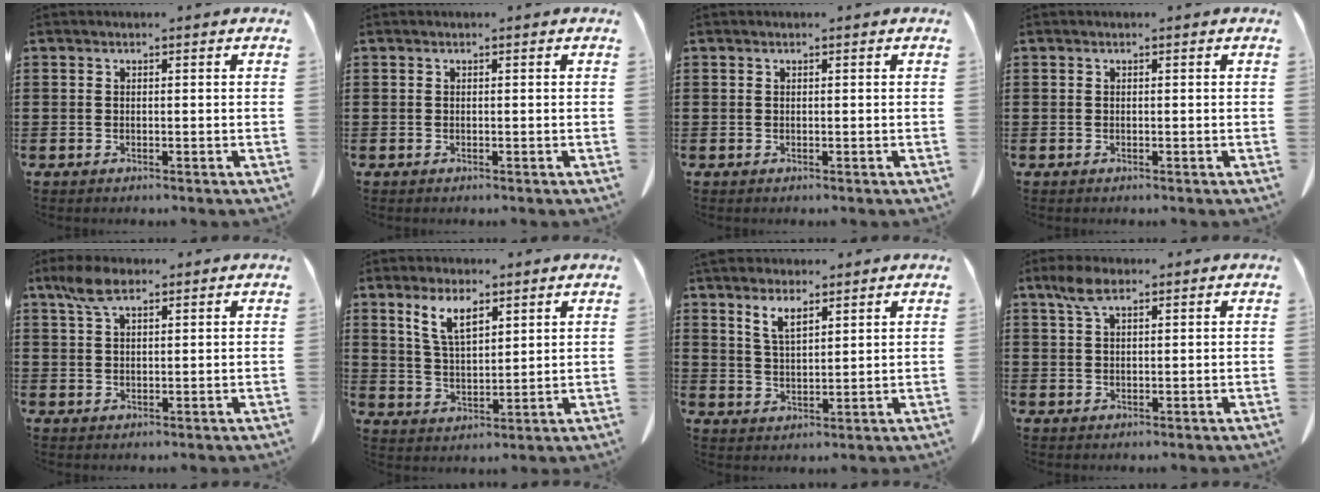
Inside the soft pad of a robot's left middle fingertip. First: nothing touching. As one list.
[{"total": 0.0}, {"total": 0.0}, {"total": 0.0}, {"total": 5.0, "force": [2.9, 1.9, 3.6], "torque": [-0.085, 0.003, 0.051]}, {"total": 6.8, "force": [4.3, 2.6, 4.5], "torque": [-0.101, 0.004, 0.079]}, {"total": 5.2, "force": [3.6, 1.9, 3.2], "torque": [-0.074, -0.002, 0.067]}, {"total": 4.1, "force": [2.3, 1.5, 3.1], "torque": [-0.068, 0.004, 0.043]}]